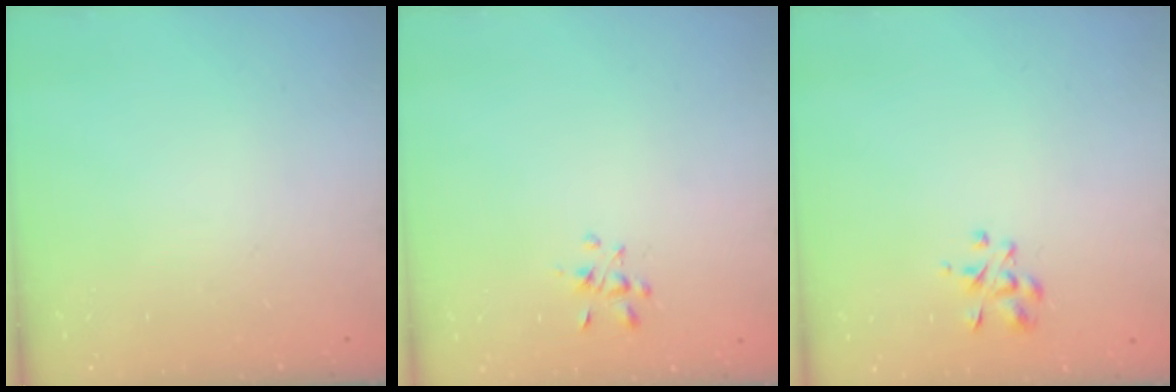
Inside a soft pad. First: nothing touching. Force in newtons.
{"total": 2.1, "press": 2.0, "slide": 0.7}
{"total": 2.9, "press": 2.7, "slide": 1.0}